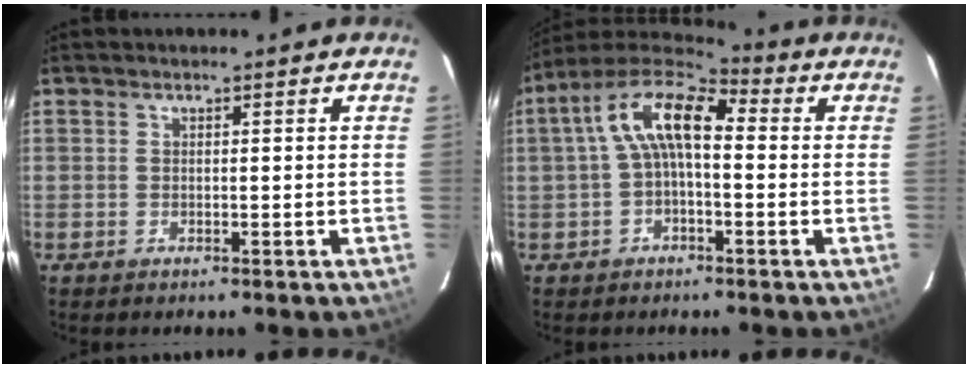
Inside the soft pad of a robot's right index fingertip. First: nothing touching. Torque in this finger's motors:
{"motor_torque": [0.61, -0.04, 0.73, 0.21]}